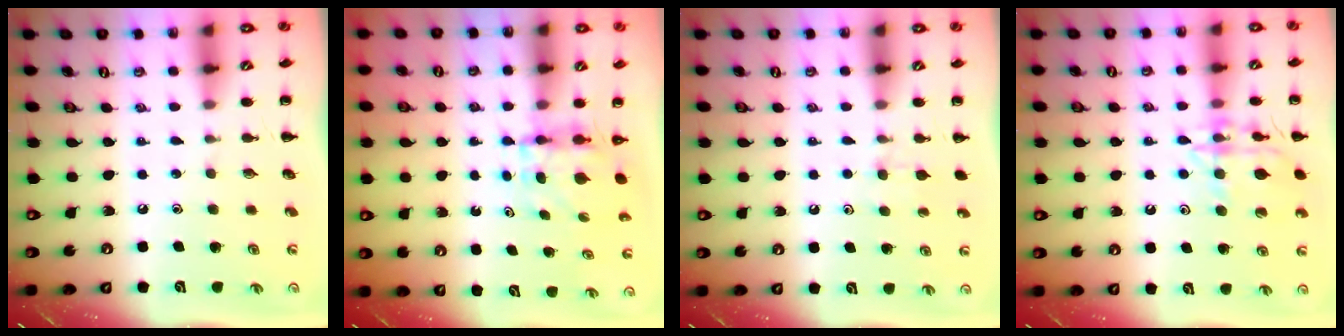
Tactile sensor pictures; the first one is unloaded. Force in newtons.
{"total": 3.9, "press": 3.9, "slide": 0.3}
{"total": 5.9, "press": 5.7, "slide": 1.7}
{"total": 15.5, "press": 15.4, "slide": 1.6}